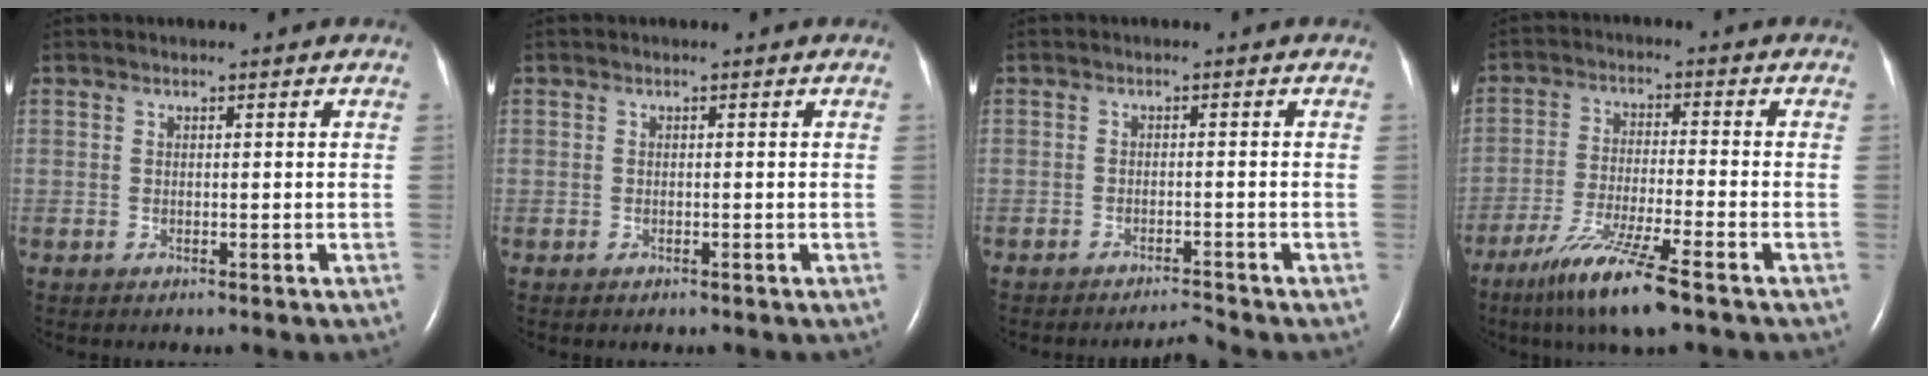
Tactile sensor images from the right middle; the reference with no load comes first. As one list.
[{"total": 0.0}, {"total": 2.0, "force": [-1.9, -0.7, -0.1], "torque": [0.000, -0.010, -0.029]}, {"total": 10.4, "force": [-7.0, -0.3, 7.7], "torque": [-0.152, -0.034, -0.129]}]